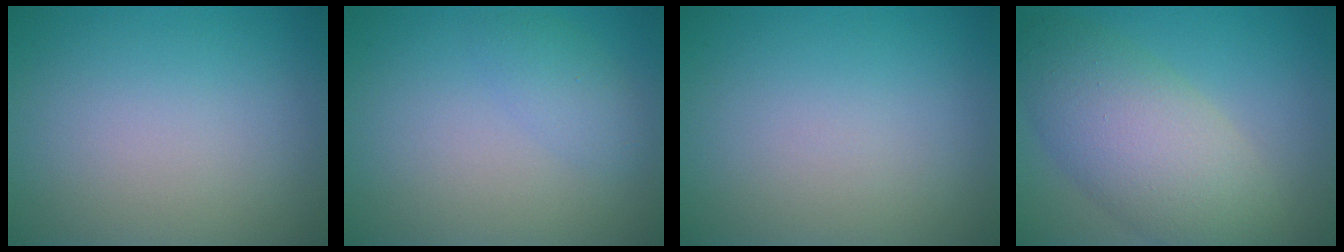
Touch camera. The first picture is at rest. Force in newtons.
{"total": 1.7, "press": 1.7, "slide": 0.0}
{"total": 0.0}
{"total": 7.6, "press": 7.6, "slide": 0.1}